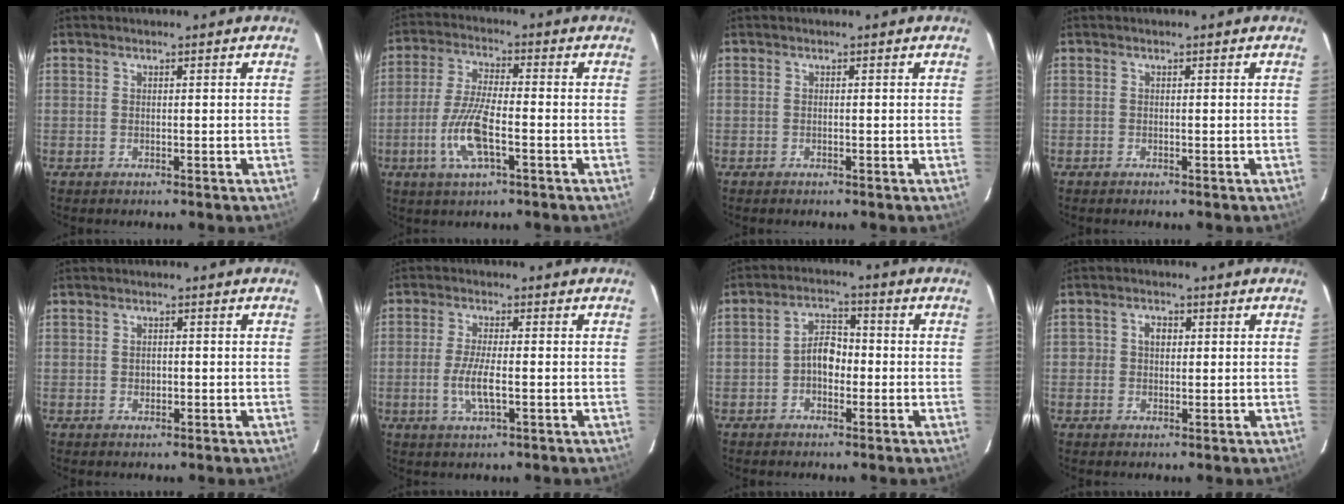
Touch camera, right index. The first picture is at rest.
{"total": 9.8, "force": [-3.5, 2.6, 8.8], "torque": [-0.186, -0.003, -0.070]}
{"total": 0.0}
{"total": 0.0}
{"total": 1.3, "force": [-0.2, 1.1, 0.7], "torque": [-0.010, 0.004, -0.002]}
{"total": 5.8, "force": [-1.4, 1.3, 5.5], "torque": [-0.110, -0.007, -0.028]}
{"total": 4.8, "force": [-1.3, 3.2, 3.4], "torque": [-0.058, 0.018, -0.021]}
{"total": 2.6, "force": [0.1, 2.3, 1.2], "torque": [-0.018, 0.008, 0.001]}